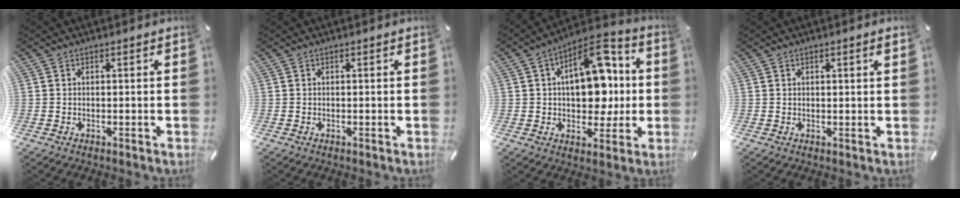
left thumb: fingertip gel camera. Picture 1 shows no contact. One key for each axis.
{"total": 0.0}
{"total": 16.4, "fx": 2.1, "fy": 10.1, "fz": 12.8, "tx": -0.177, "ty": -0.001, "tz": 0.037}
{"total": 1.4, "fx": 0.7, "fy": 0.2, "fz": 1.3, "tx": -0.025, "ty": 0.001, "tz": 0.010}